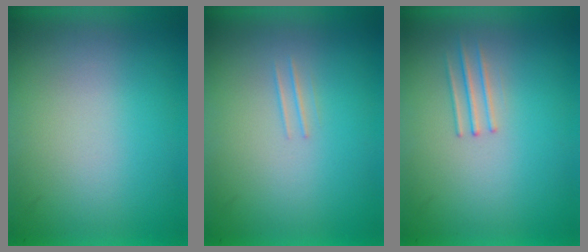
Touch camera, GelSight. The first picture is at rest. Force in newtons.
{"total": 1.0}
{"total": 1.2}